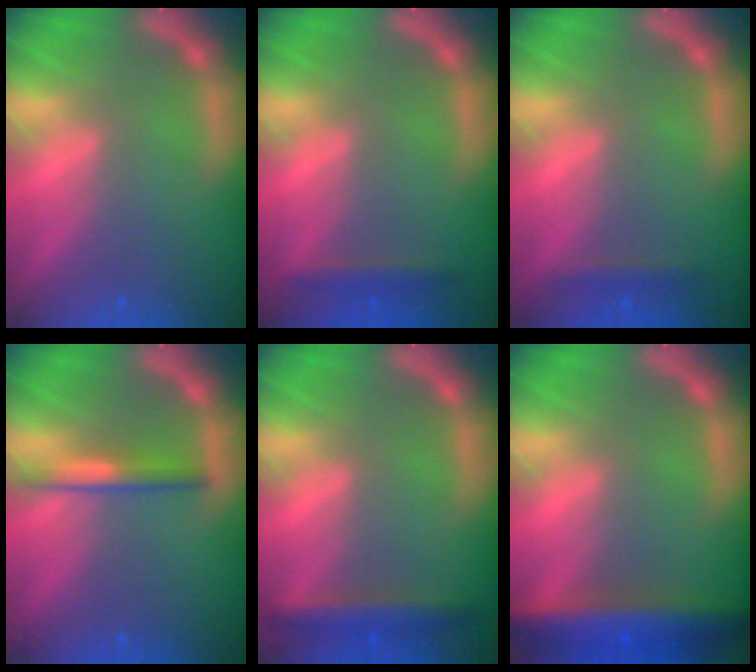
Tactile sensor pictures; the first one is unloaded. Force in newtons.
{"total": 1.9}
{"total": 1.4}
{"total": 2.5}
{"total": 3.5}
{"total": 7.4}